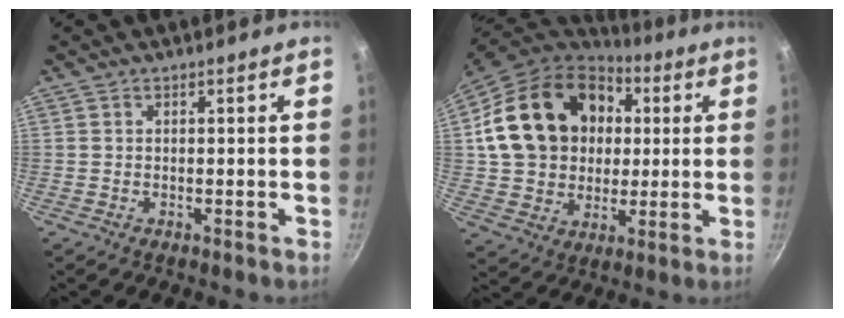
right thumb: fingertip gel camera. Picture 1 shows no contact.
{"total": 23.6, "force": [4.4, 18.9, 13.4], "torque": [-0.218, 0.024, 0.082]}